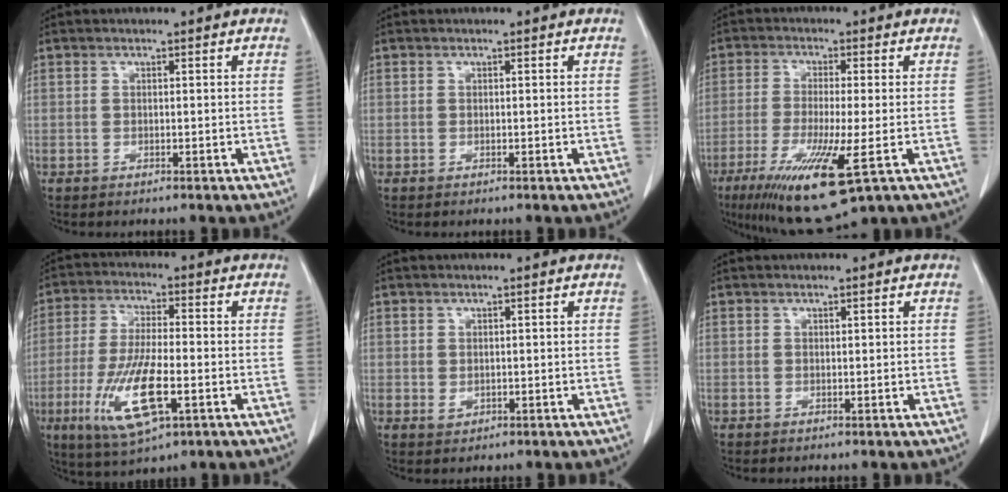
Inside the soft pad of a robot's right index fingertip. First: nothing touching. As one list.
[{"total": 0.0}, {"total": 12.9, "force": [-5.6, 1.3, 11.6], "torque": [-0.214, -0.042, -0.091]}, {"total": 12.4, "force": [-4.2, 2.8, 11.4], "torque": [-0.231, -0.018, -0.071]}, {"total": 1.3, "force": [-0.1, 1.2, 0.6], "torque": [-0.008, 0.000, 0.004]}, {"total": 0.0}]